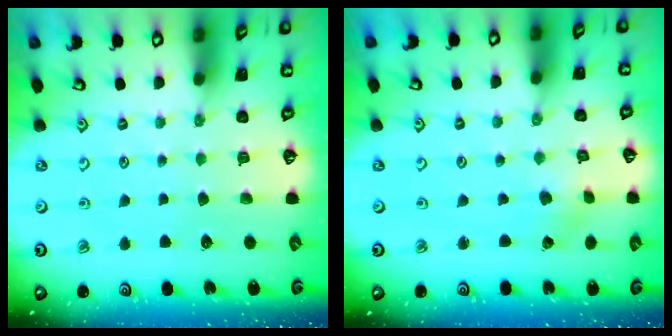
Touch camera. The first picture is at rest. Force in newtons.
{"total": 0.5, "press": 0.5, "slide": 0.1}